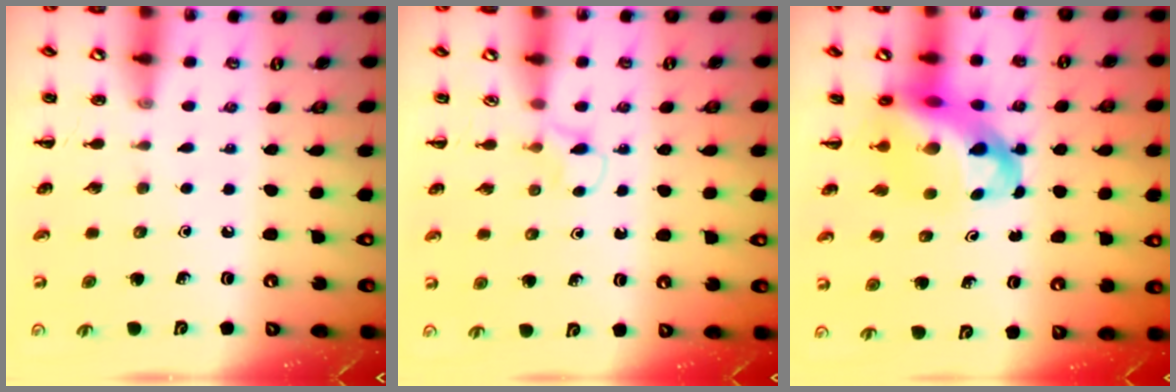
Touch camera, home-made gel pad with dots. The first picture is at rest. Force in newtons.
{"total": 3.2, "press": 3.0, "slide": 1.1}
{"total": 11.5, "press": 11.1, "slide": 3.1}